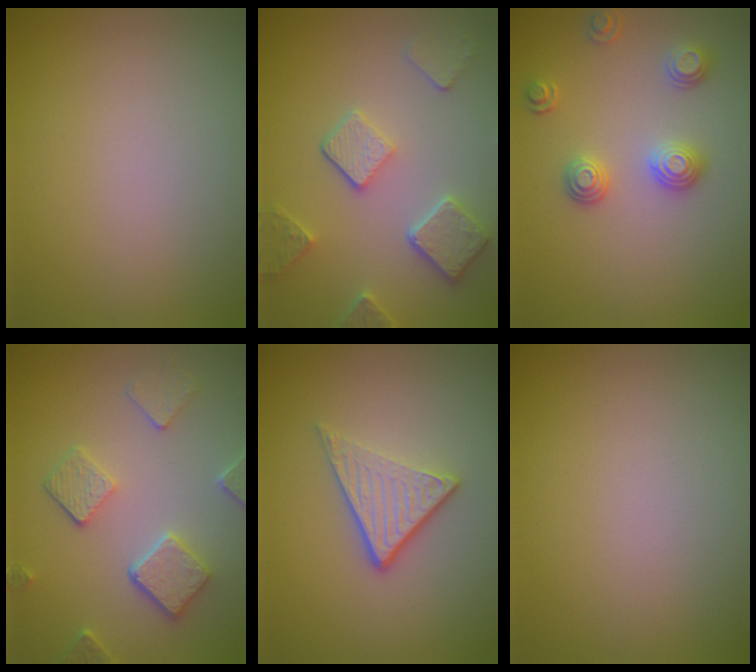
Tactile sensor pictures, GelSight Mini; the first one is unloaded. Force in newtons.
{"total": 4.9, "press": 3.8, "slide": 3.1}
{"total": 2.9, "press": 2.5, "slide": 1.5}
{"total": 4.7, "press": 3.7, "slide": 3.0}
{"total": 3.7, "press": 2.6, "slide": 2.6}
{"total": 0.0}